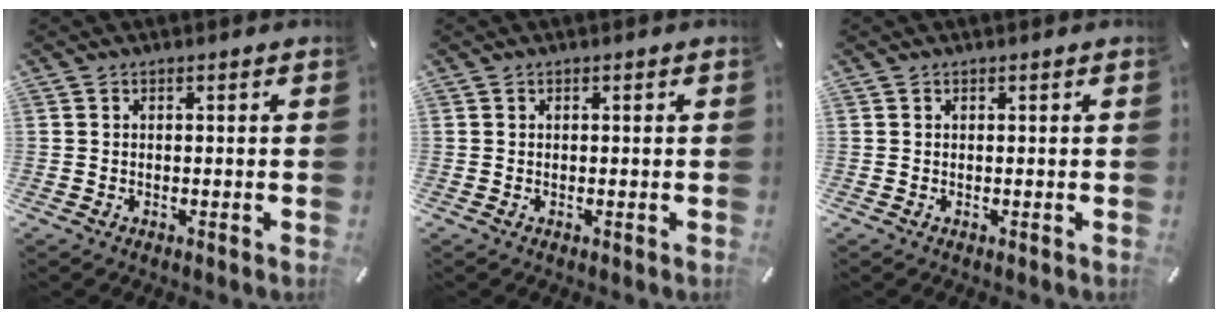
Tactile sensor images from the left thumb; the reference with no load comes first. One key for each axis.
{"total": 0.0}
{"total": 0.0}